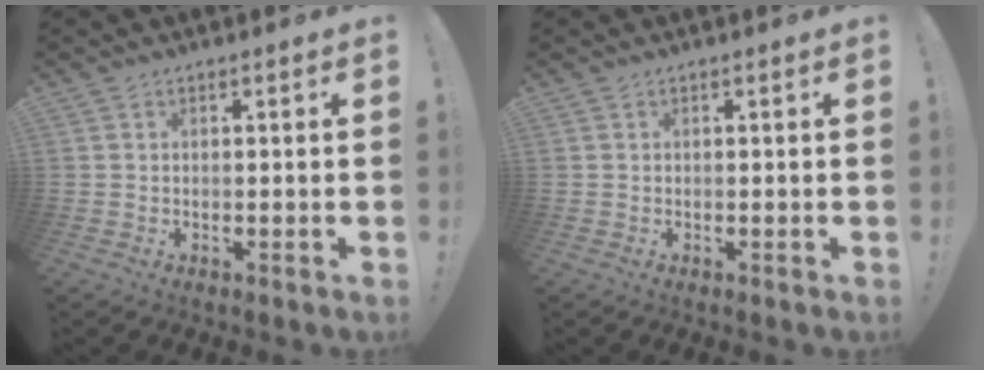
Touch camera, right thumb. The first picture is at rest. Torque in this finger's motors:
{"motor_torque": [0.00, 0.00, 0.00, 0.00, 0.01]}